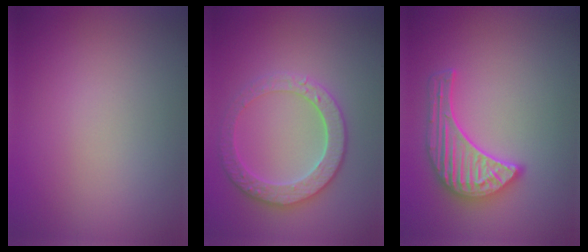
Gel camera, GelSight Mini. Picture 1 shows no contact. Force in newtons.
{"total": 3.9, "press": 3.9, "slide": 0.2}
{"total": 4.5, "press": 4.1, "slide": 2.0}